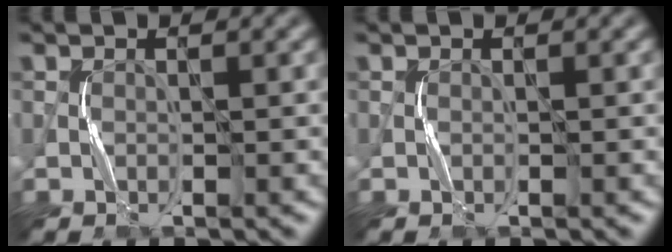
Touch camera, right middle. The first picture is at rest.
{"total": 0.0}